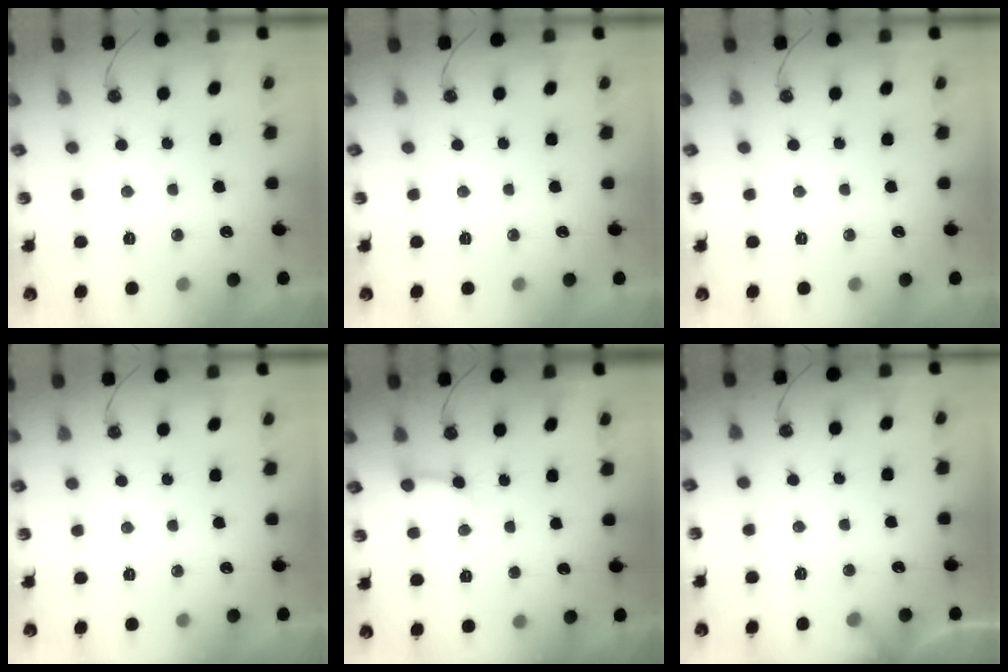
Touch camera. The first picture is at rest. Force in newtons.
{"total": 0.0}
{"total": 0.0}
{"total": 0.0}
{"total": 2.8, "press": 2.8, "slide": 0.5}
{"total": 3.7, "press": 3.7, "slide": 0.2}